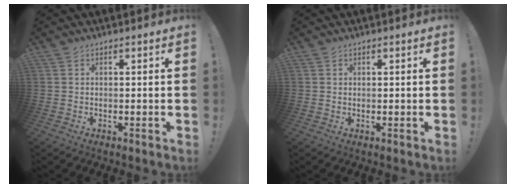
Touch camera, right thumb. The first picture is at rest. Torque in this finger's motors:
{"motor_torque": [-0.03, 0.11, 0.06, -0.16, 0.08]}